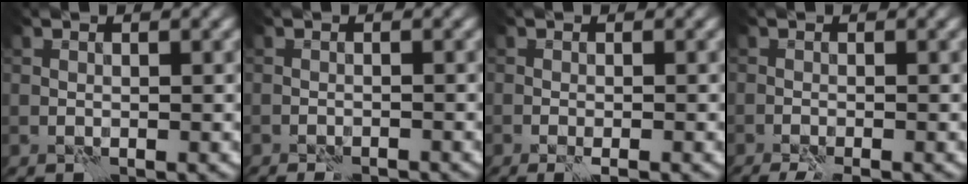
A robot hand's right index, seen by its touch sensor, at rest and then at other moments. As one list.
[{"total": 2.5, "force": [-2.3, 0.5, 0.8], "torque": [-0.016, 0.003, -0.031]}, {"total": 2.3, "force": [-1.2, 0.5, 1.8], "torque": [-0.025, 0.000, -0.020]}, {"total": 3.1, "force": [-2.4, 0.6, 1.8], "torque": [-0.027, -0.002, -0.041]}]